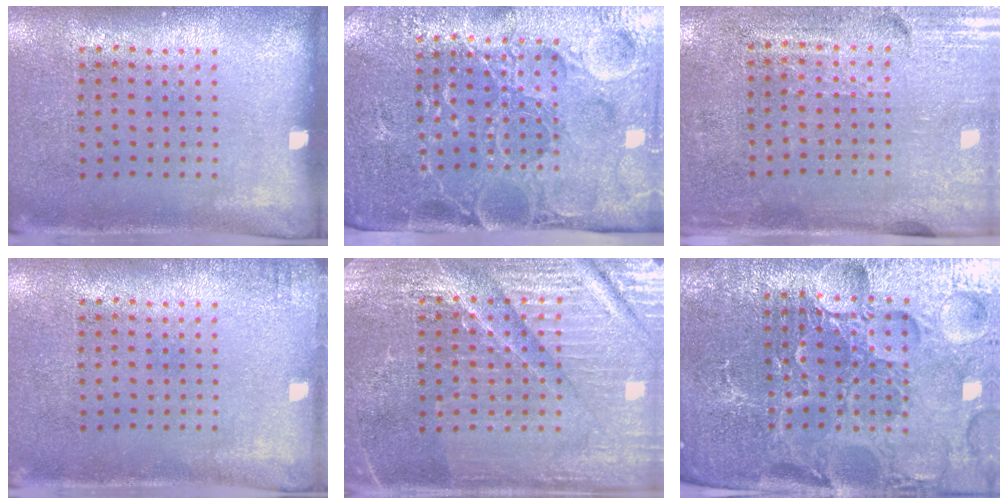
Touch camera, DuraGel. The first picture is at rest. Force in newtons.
{"total": 4.8, "press": 4.2, "slide": 2.1}
{"total": 3.5, "press": 3.1, "slide": 1.5}
{"total": 1.0, "press": 1.0, "slide": 0.1}
{"total": 4.9, "press": 4.6, "slide": 1.7}
{"total": 5.6, "press": 5.2, "slide": 2.1}